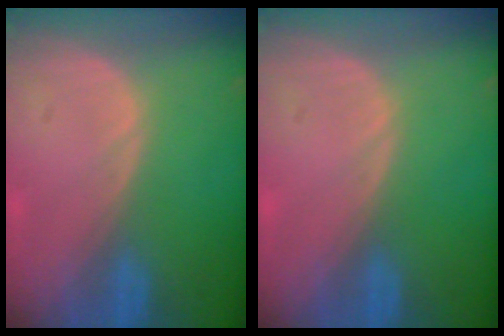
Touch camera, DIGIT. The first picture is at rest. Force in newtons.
{"total": 0.0}